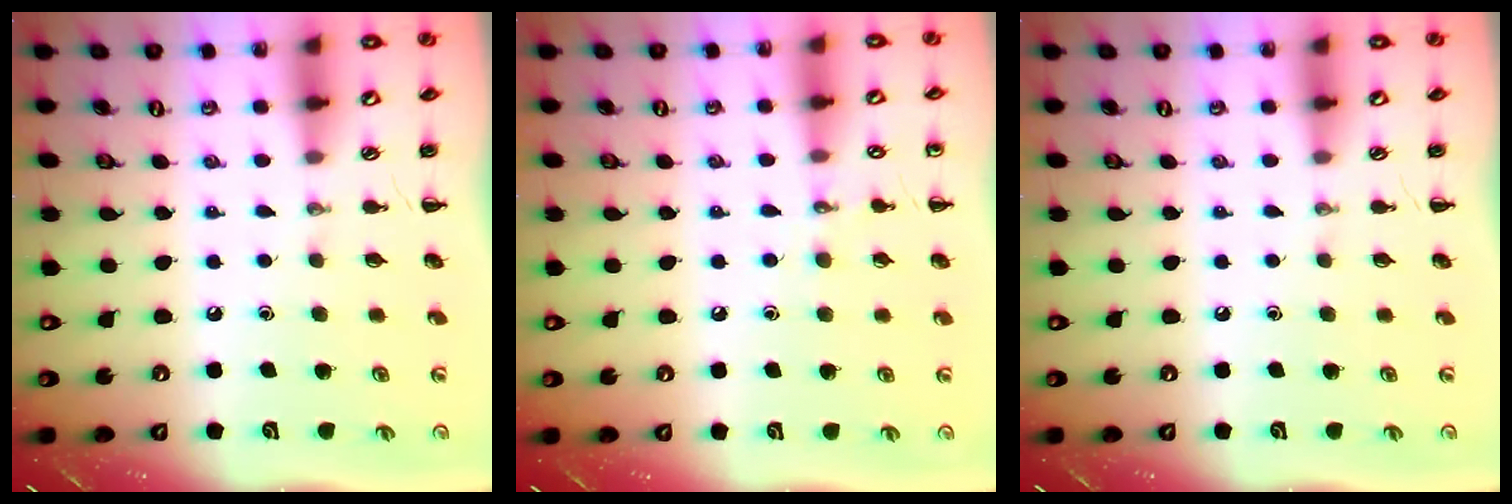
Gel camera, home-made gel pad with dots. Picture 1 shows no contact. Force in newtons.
{"total": 5.5, "press": 5.3, "slide": 1.5}
{"total": 0.0}